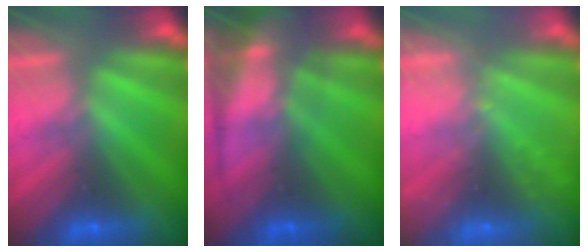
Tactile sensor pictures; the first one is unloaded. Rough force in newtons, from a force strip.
{"total": 5.8}
{"total": 2.3}